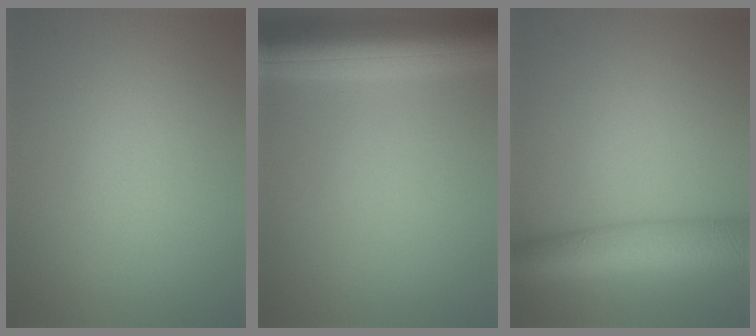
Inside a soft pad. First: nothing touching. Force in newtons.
{"total": 8.1, "press": 8.1, "slide": 0.6}
{"total": 7.4, "press": 7.4, "slide": 0.3}